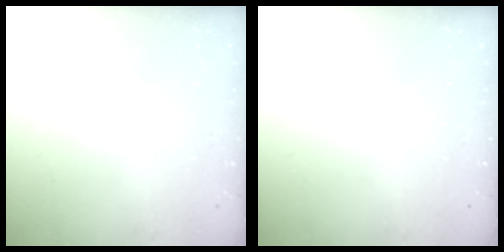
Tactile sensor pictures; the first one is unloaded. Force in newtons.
{"total": 0.0}